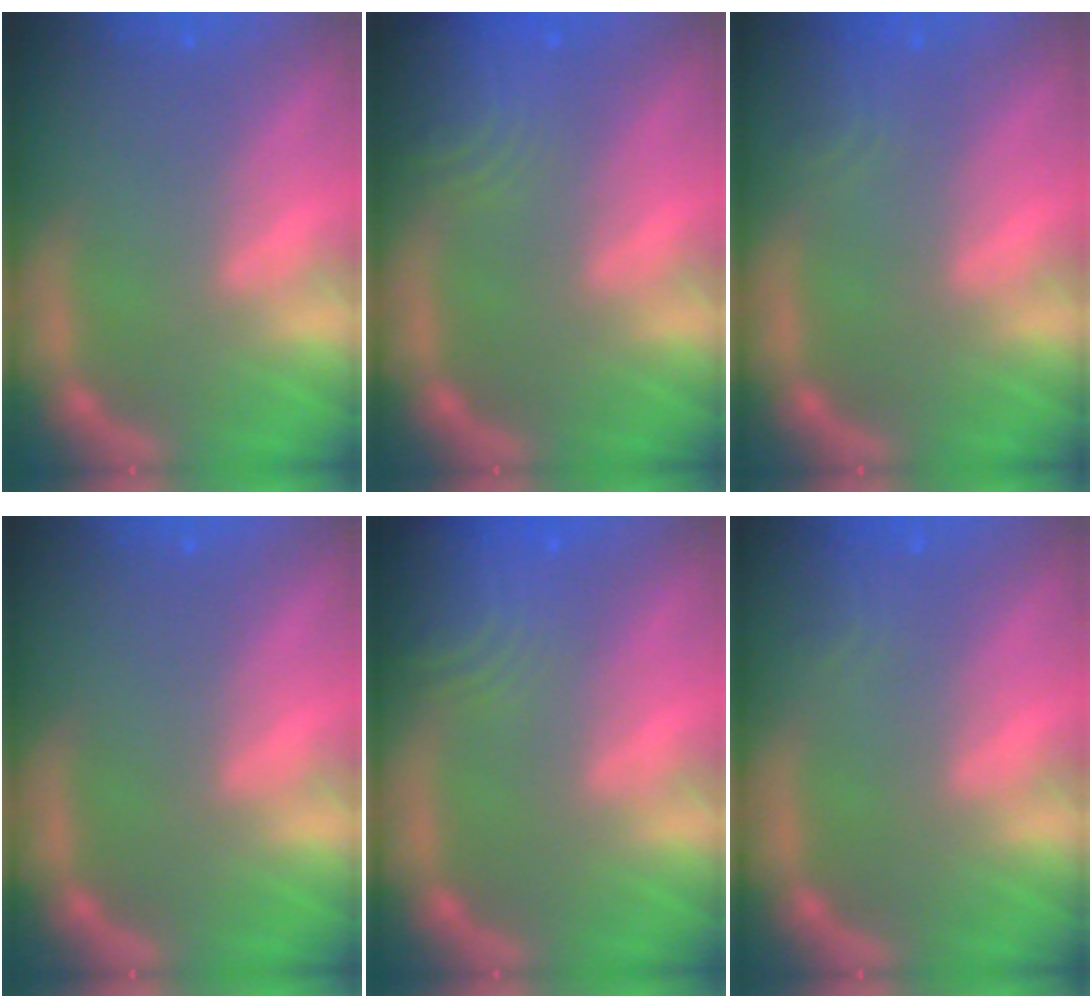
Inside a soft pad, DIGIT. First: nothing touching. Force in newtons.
{"total": 5.6}
{"total": 1.9}
{"total": 0.0}
{"total": 6.6}
{"total": 1.4}